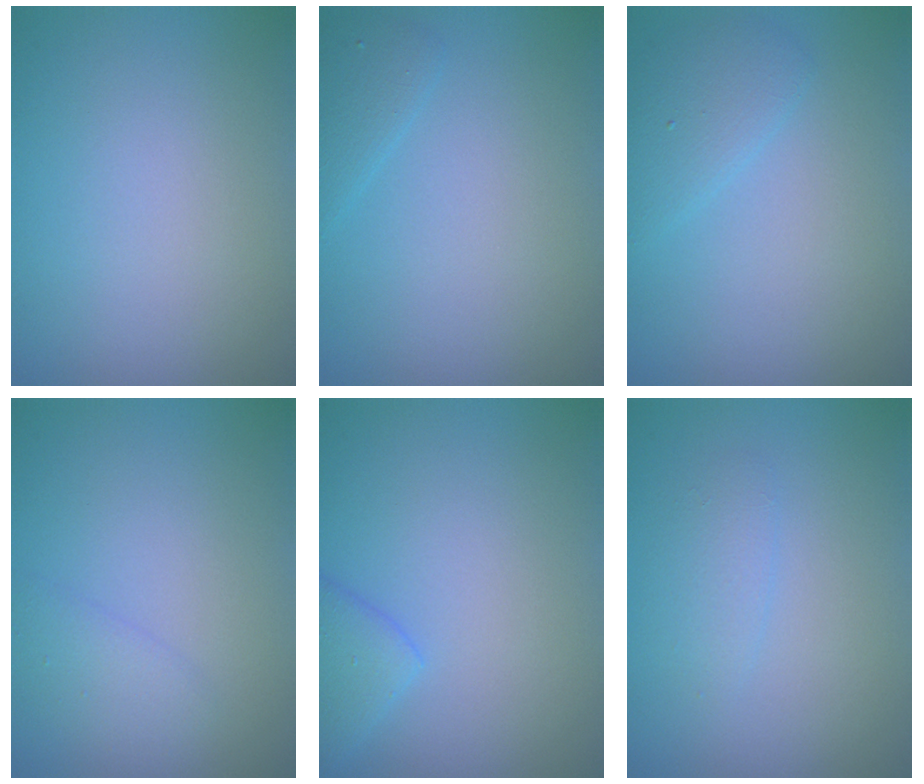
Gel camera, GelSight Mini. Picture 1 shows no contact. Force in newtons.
{"total": 1.4, "press": 1.4, "slide": 0.1}
{"total": 1.9, "press": 1.9, "slide": 0.2}
{"total": 1.3, "press": 1.3, "slide": 0.1}
{"total": 2.5, "press": 2.4, "slide": 0.3}
{"total": 1.2, "press": 1.2, "slide": 0.1}